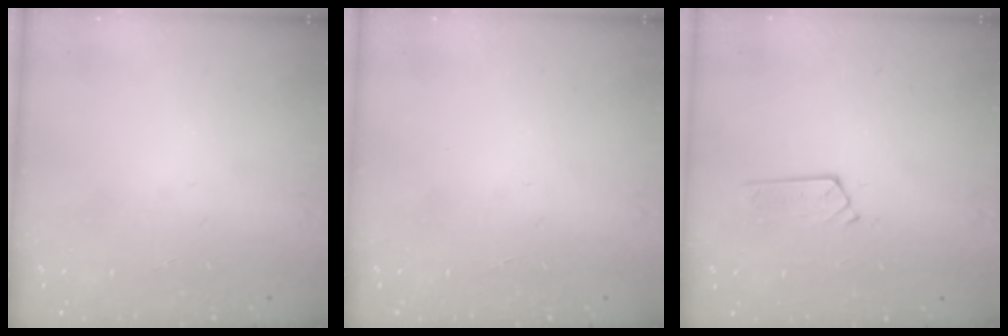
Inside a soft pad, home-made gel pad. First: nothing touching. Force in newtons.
{"total": 0.0}
{"total": 2.4, "press": 2.4, "slide": 0.1}